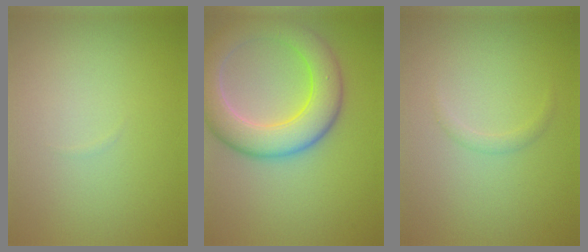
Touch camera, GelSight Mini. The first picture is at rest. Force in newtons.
{"total": 7.5, "press": 7.5, "slide": 0.4}
{"total": 0.8, "press": 0.8, "slide": 0.1}